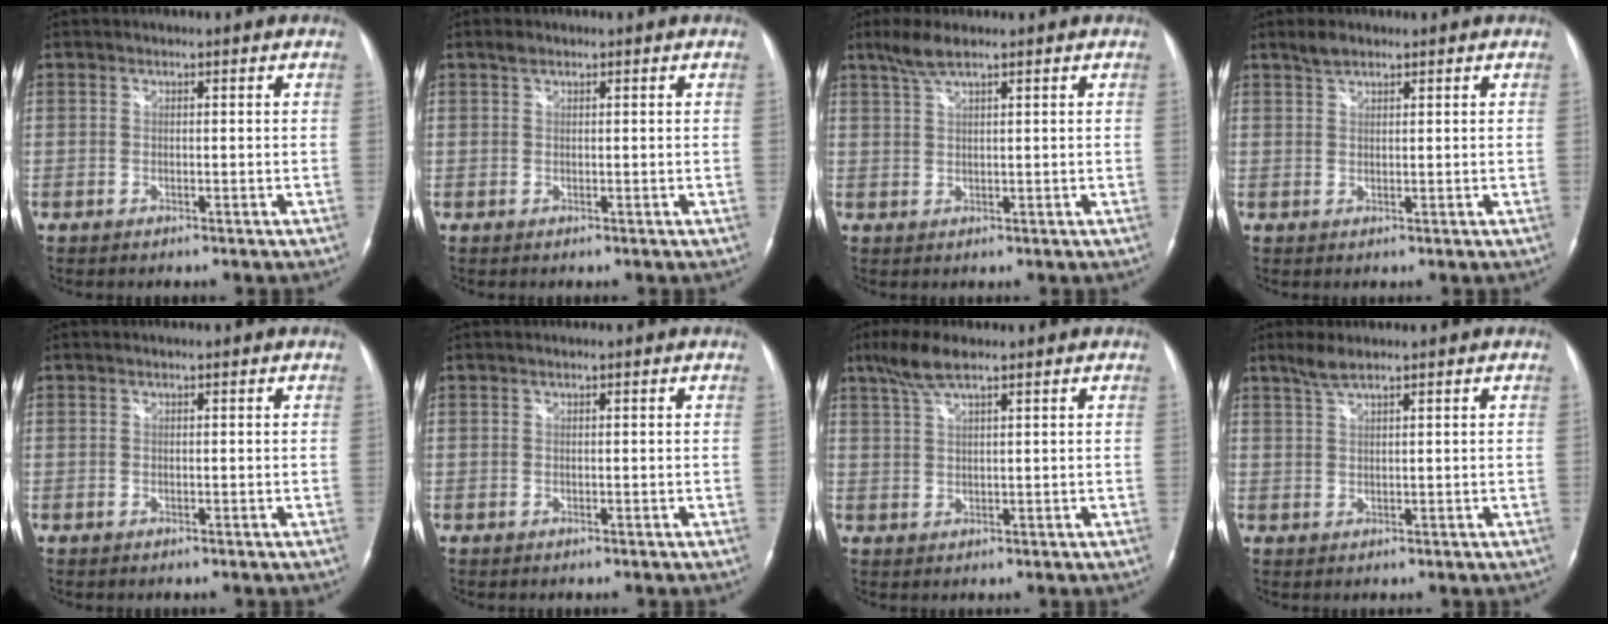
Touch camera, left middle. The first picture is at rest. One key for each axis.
{"total": 0.9, "fx": 0.6, "fy": 0.6, "fz": 0.4, "tx": -0.006, "ty": 0.008, "tz": 0.011}
{"total": 3.5, "fx": 2.6, "fy": 0.4, "fz": 2.3, "tx": -0.055, "ty": 0.010, "tz": 0.056}
{"total": 2.1, "fx": 1.7, "fy": 0.8, "fz": 0.9, "tx": -0.020, "ty": 0.007, "tz": 0.033}
{"total": 0.0}
{"total": 0.0}
{"total": 4.8, "fx": 3.4, "fy": 0.7, "fz": 3.4, "tx": -0.077, "ty": 0.014, "tz": 0.069}
{"total": 2.5, "fx": 2.1, "fy": 0.2, "fz": 1.4, "tx": -0.037, "ty": 0.008, "tz": 0.045}